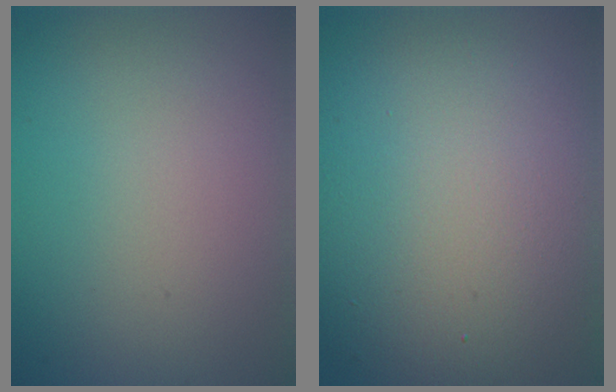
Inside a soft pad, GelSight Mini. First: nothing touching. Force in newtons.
{"total": 12.9, "press": 12.9, "slide": 1.0}